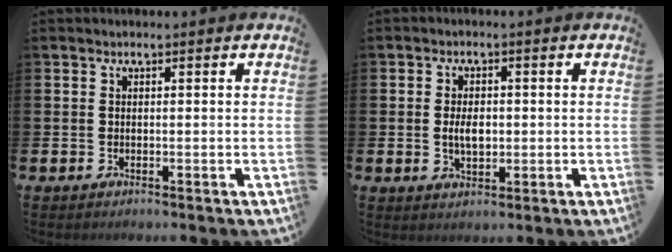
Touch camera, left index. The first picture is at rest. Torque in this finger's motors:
{"motor_torque": [0.66, -0.03, 0.13, 0.05]}